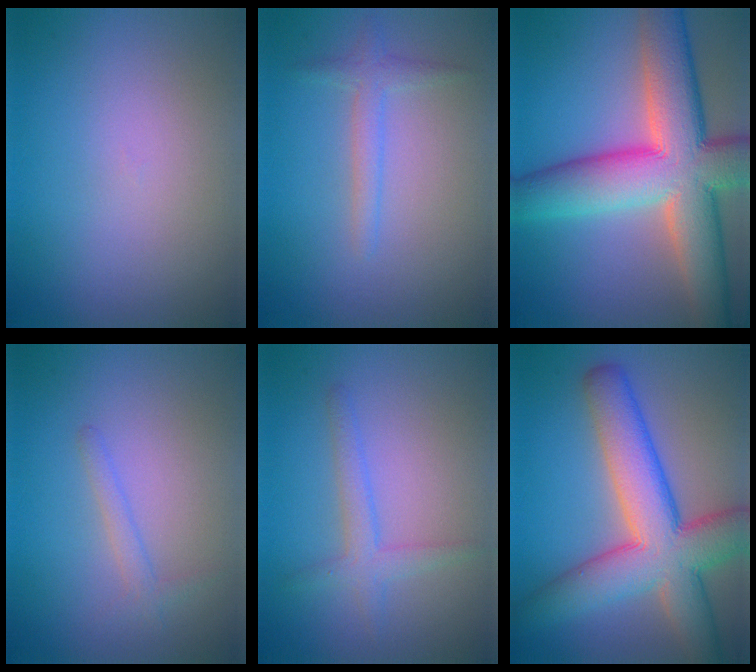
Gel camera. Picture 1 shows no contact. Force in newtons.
{"total": 1.8, "press": 1.8, "slide": 0.1}
{"total": 12.9, "press": 12.9, "slide": 0.7}
{"total": 1.3, "press": 1.3, "slide": 0.0}
{"total": 2.3, "press": 2.3, "slide": 0.1}
{"total": 10.3, "press": 10.3, "slide": 0.4}